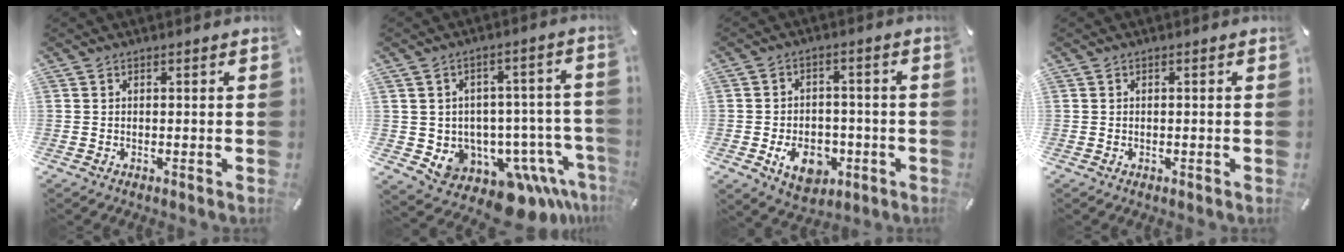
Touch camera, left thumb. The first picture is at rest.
{"total": 10.5, "force": [-5.2, 8.2, 4.0], "torque": [-0.034, 0.004, -0.075]}
{"total": 9.8, "force": [-3.6, 7.0, 5.9], "torque": [-0.100, 0.014, -0.061]}
{"total": 0.0}